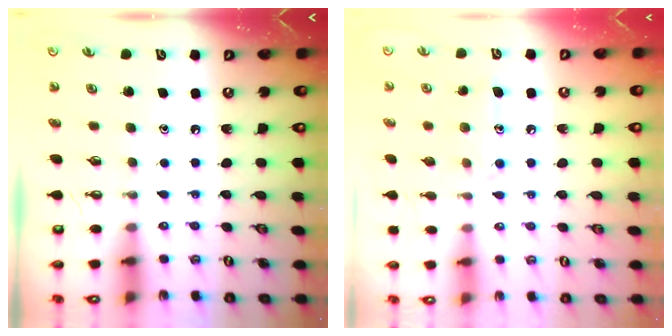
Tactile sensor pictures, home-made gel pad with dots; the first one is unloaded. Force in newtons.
{"total": 9.6, "press": 9.6, "slide": 0.6}